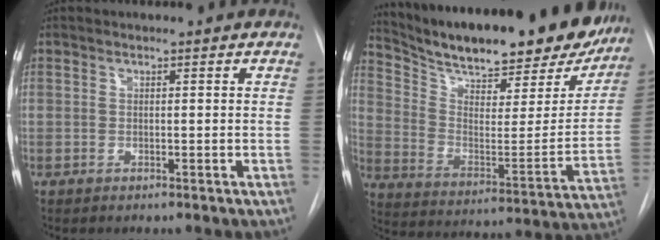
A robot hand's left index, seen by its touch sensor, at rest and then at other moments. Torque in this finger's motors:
{"motor_torque": [0.43, -0.99, 0.57, 0.14]}